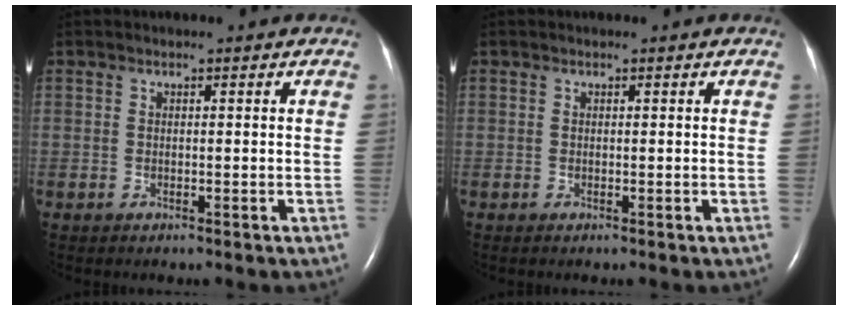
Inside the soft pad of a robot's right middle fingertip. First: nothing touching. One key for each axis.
{"total": 0.0}